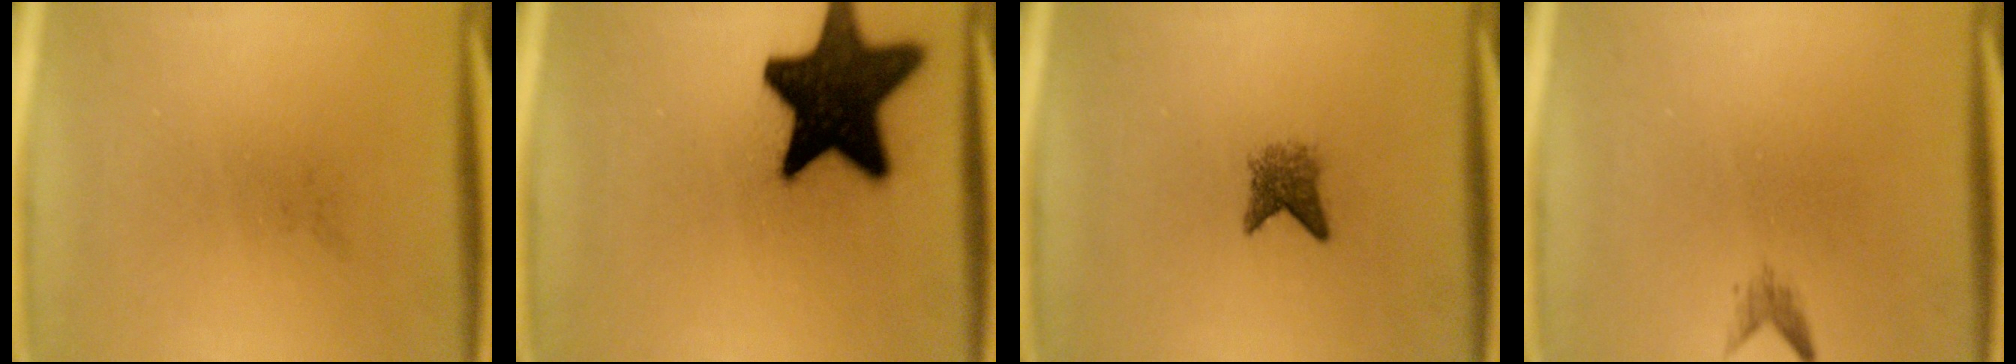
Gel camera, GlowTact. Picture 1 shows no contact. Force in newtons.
{"total": 19.8}
{"total": 2.6}
{"total": 1.1}